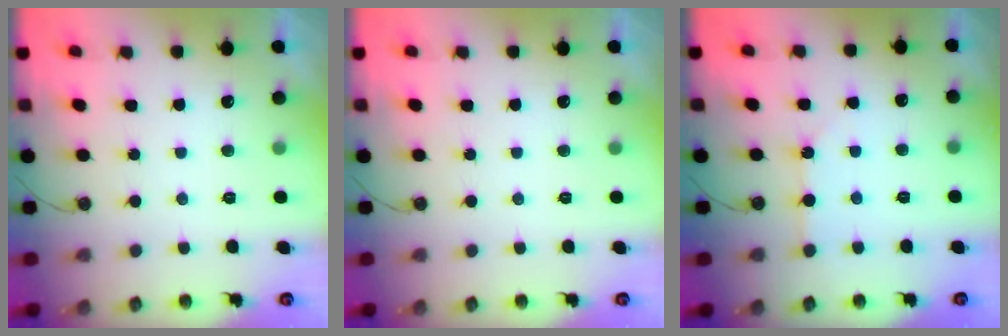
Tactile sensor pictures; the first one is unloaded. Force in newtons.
{"total": 0.0}
{"total": 1.2, "press": 1.2, "slide": 0.2}